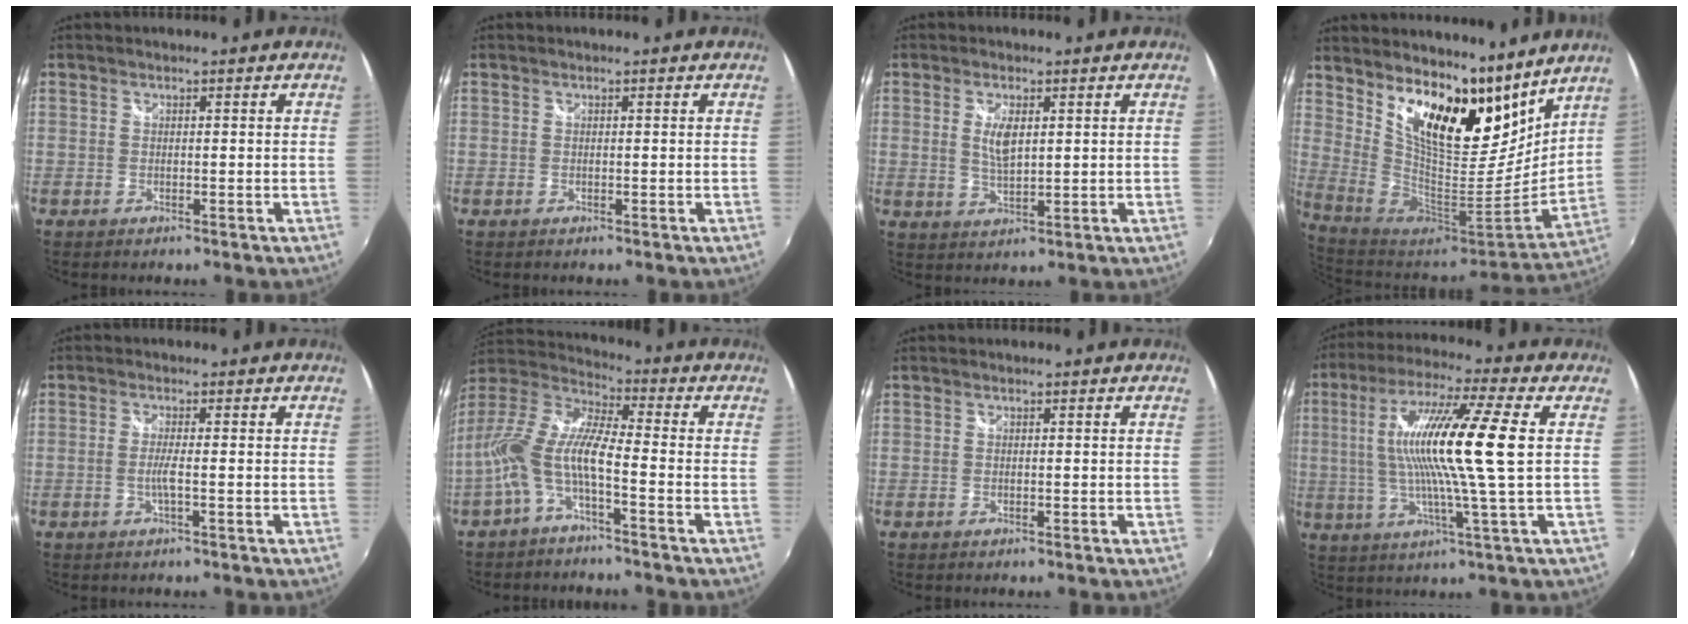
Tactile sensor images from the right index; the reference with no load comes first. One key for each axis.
{"total": 0.0}
{"total": 4.5, "fx": 1.1, "fy": 1.9, "fz": 4.0, "tx": -0.073, "ty": -0.004, "tz": 0.022}
{"total": 19.6, "fx": 13.2, "fy": 7.9, "fz": 12.2, "tx": -0.207, "ty": -0.007, "tz": 0.241}
{"total": 2.3, "fx": -0.7, "fy": -0.4, "fz": 2.2, "tx": -0.040, "ty": -0.002, "tz": -0.015}
{"total": 11.5, "fx": -4.1, "fy": 2.6, "fz": 10.5, "tx": -0.217, "ty": 0.002, "tz": -0.083}
{"total": 0.0}
{"total": 16.0, "fx": 1.4, "fy": -0.4, "fz": 16.0, "tx": -0.290, "ty": 0.003, "tz": 0.020}